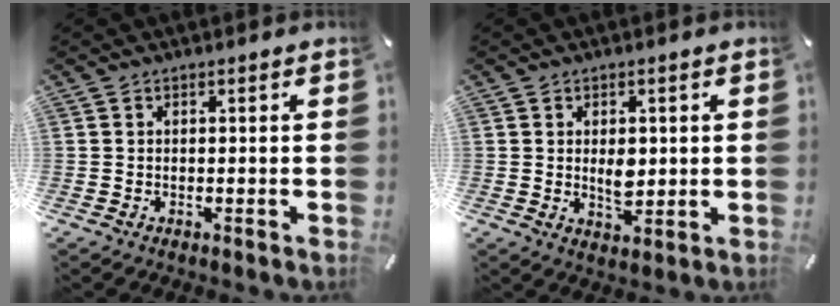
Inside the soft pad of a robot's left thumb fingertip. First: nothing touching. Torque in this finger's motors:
{"motor_torque": [0.12, 0.02, 0.04, -0.10, 0.12]}